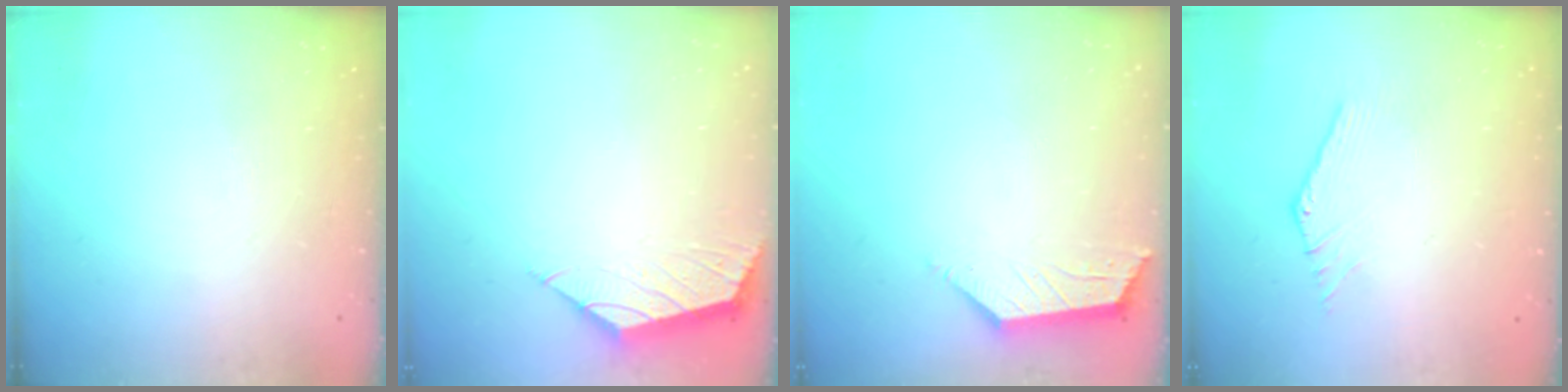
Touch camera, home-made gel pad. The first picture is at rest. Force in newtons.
{"total": 1.6, "press": 1.5, "slide": 0.5}
{"total": 2.8, "press": 2.8, "slide": 0.5}
{"total": 0.9, "press": 0.9, "slide": 0.1}